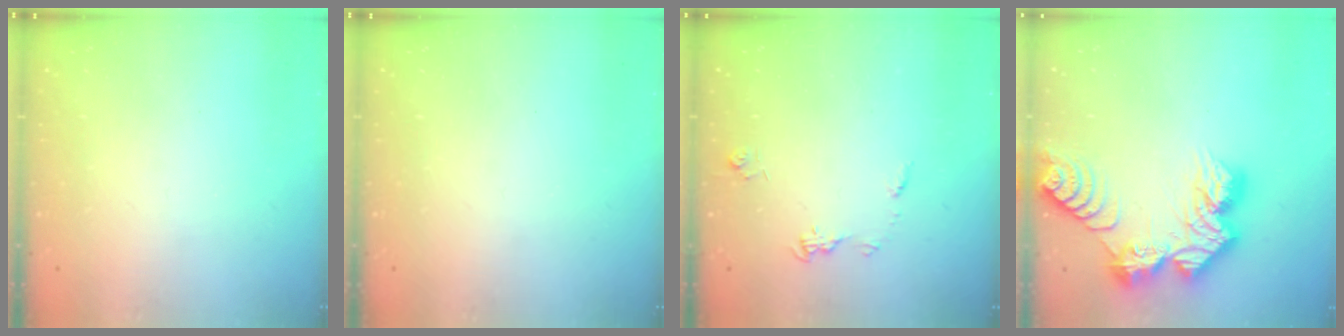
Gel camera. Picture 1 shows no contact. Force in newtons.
{"total": 0.0}
{"total": 5.7, "press": 5.7, "slide": 0.6}
{"total": 15.9, "press": 15.8, "slide": 1.3}